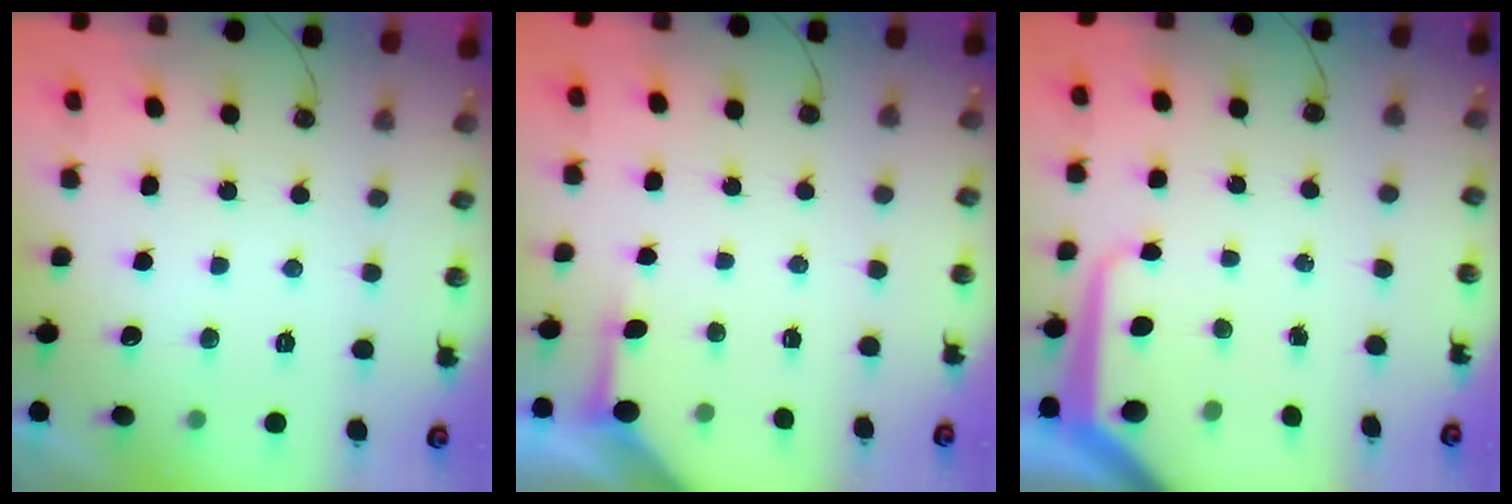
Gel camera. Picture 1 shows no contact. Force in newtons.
{"total": 2.4, "press": 2.4, "slide": 0.4}
{"total": 8.6, "press": 8.5, "slide": 0.9}